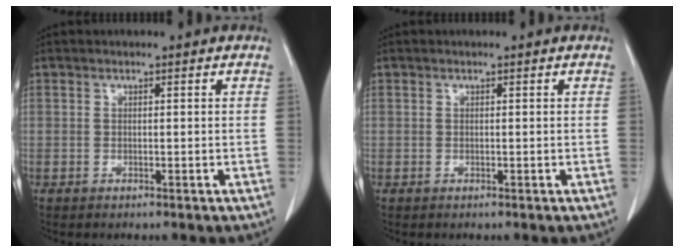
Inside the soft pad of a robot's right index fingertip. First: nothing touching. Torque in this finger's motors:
{"motor_torque": [0.00, 0.00, 0.00, 0.00]}